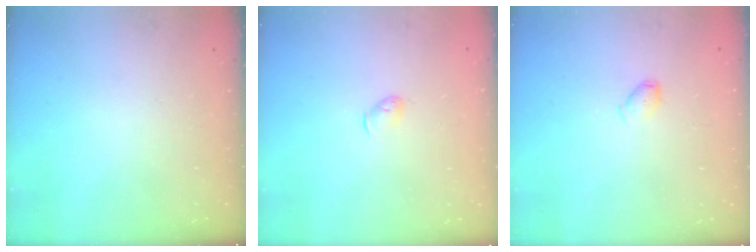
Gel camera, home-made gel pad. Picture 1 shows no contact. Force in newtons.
{"total": 4.0, "press": 3.9, "slide": 0.8}
{"total": 5.3, "press": 5.2, "slide": 0.7}